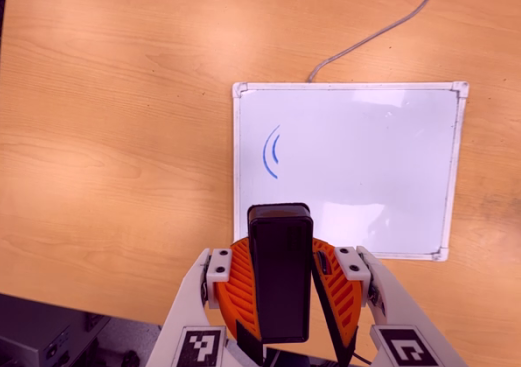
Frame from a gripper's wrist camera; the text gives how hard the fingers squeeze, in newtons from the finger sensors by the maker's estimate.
{"total": 8.0, "left": 8.3, "right": 7.7}